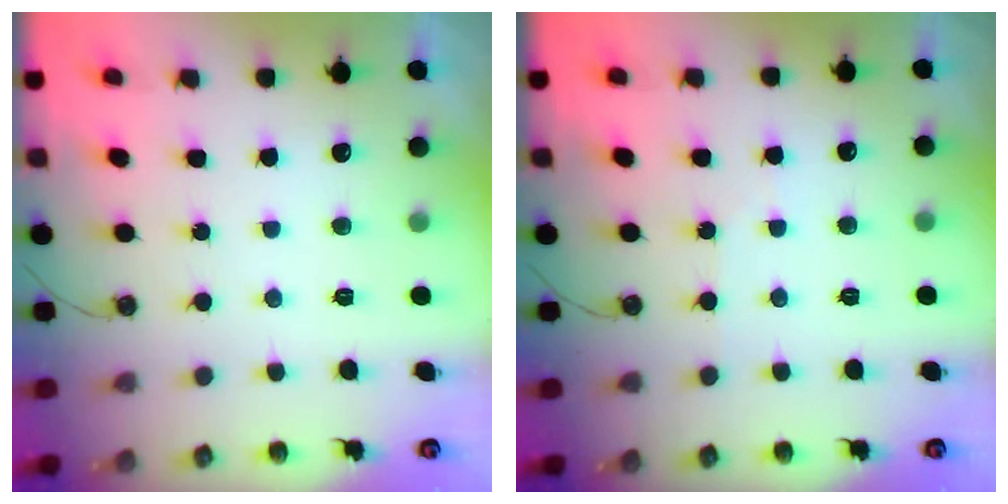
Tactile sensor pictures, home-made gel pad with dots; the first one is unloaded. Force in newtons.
{"total": 1.9, "press": 1.9, "slide": 0.4}